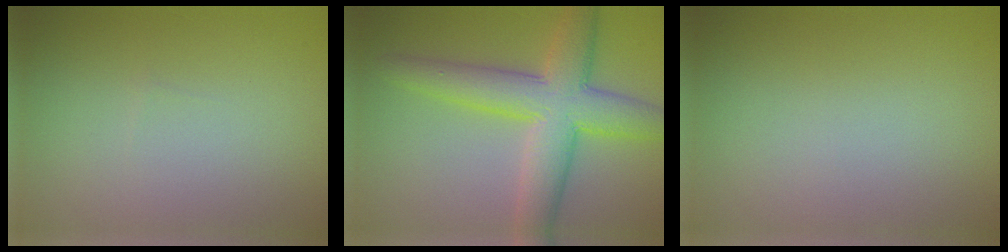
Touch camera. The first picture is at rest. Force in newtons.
{"total": 7.6, "press": 7.6, "slide": 0.1}
{"total": 0.0}